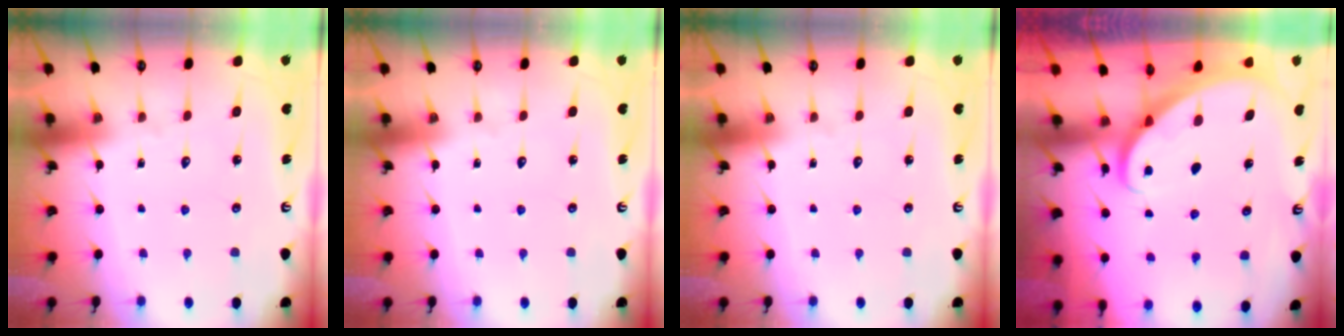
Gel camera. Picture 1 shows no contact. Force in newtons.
{"total": 0.0}
{"total": 0.0}
{"total": 2.3, "press": 2.3, "slide": 0.2}